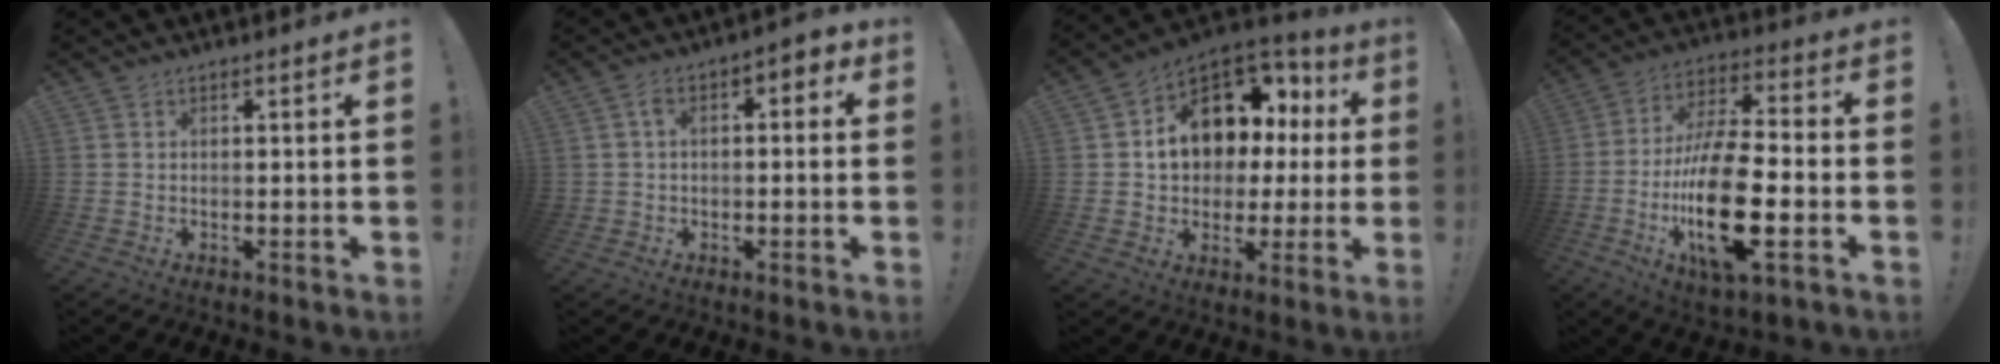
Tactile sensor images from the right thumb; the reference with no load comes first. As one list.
[{"total": 4.4, "force": [-0.5, 2.9, 3.3], "torque": [-0.051, 0.014, -0.010]}, {"total": 14.0, "force": [4.5, 10.8, 7.6], "torque": [-0.114, -0.028, 0.097]}, {"total": 22.2, "force": [-6.2, 8.2, 19.7], "torque": [-0.372, 0.019, -0.101]}]